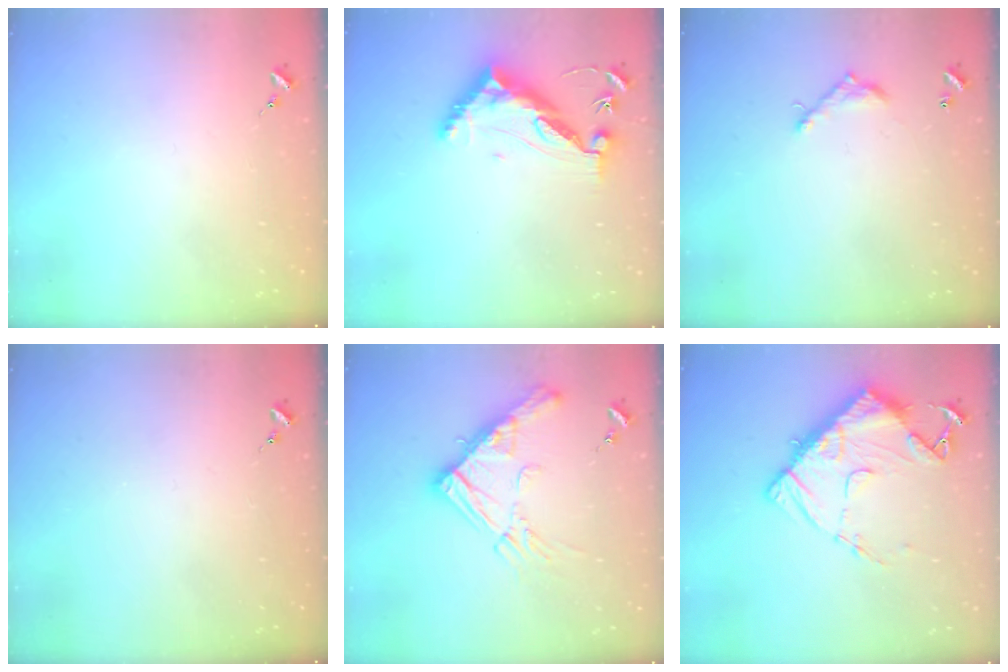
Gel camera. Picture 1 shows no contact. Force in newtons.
{"total": 10.7, "press": 10.6, "slide": 0.9}
{"total": 7.3, "press": 7.3, "slide": 0.6}
{"total": 0.0}
{"total": 16.4, "press": 16.4, "slide": 1.8}
{"total": 13.3, "press": 13.2, "slide": 1.3}